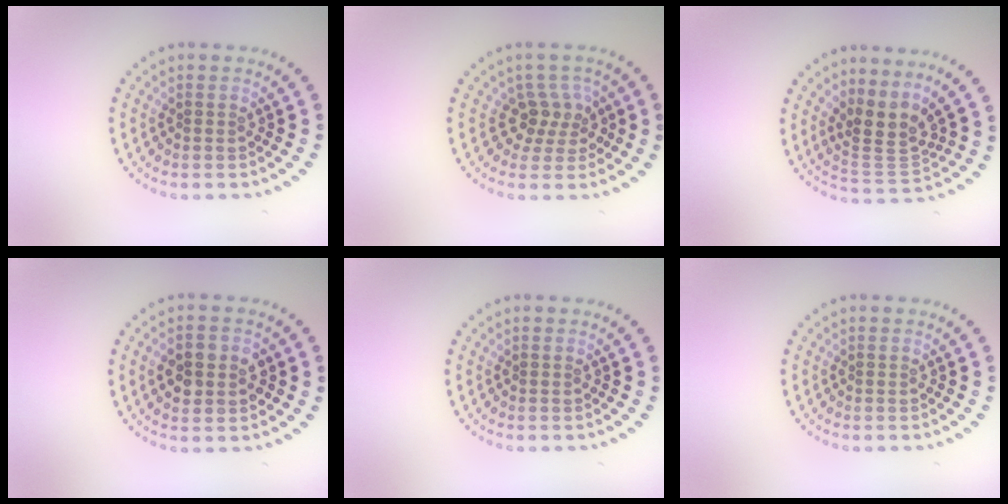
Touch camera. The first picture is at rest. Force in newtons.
{"total": 2.7, "press": 2.0, "slide": 1.8}
{"total": 3.3, "press": 2.4, "slide": 2.2}
{"total": 3.6, "press": 3.5, "slide": 0.3}
{"total": 0.0}
{"total": 0.0}